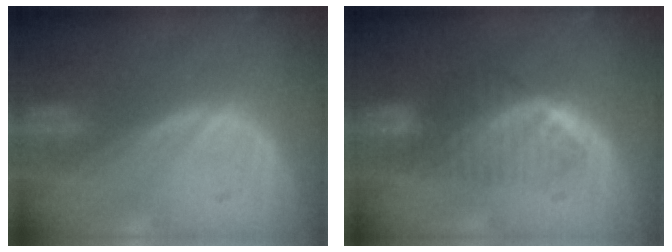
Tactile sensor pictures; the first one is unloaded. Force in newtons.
{"total": 6.3, "press": 5.7, "slide": 2.8}